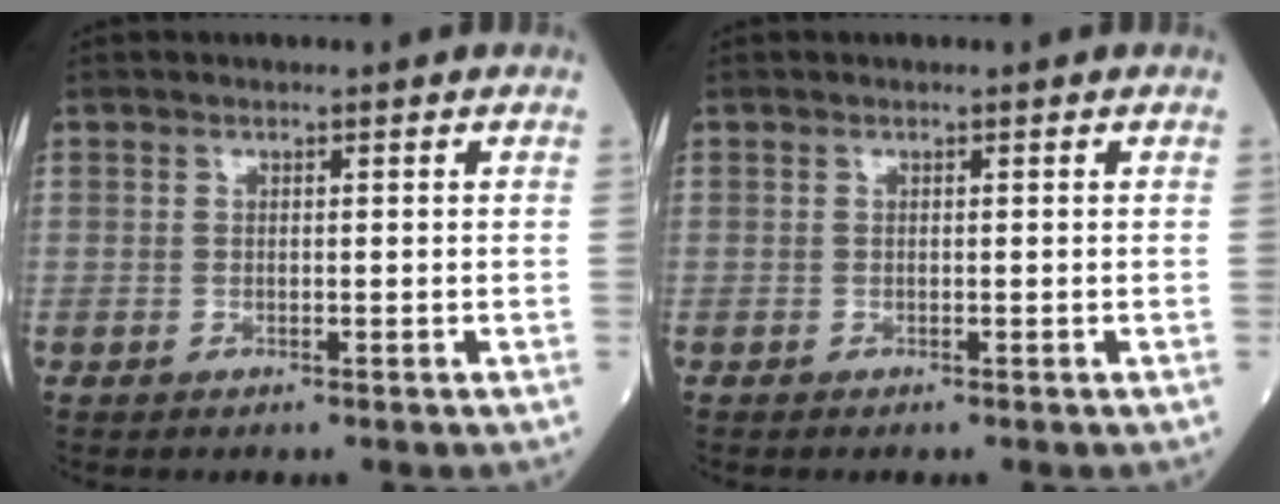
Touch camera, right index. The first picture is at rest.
{"total": 0.0}